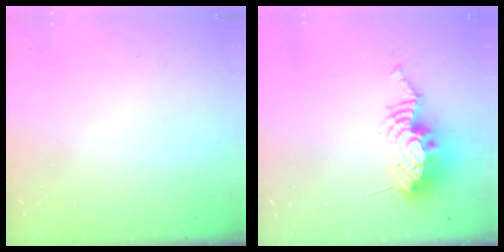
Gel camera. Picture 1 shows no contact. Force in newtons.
{"total": 13.9, "press": 13.8, "slide": 1.2}